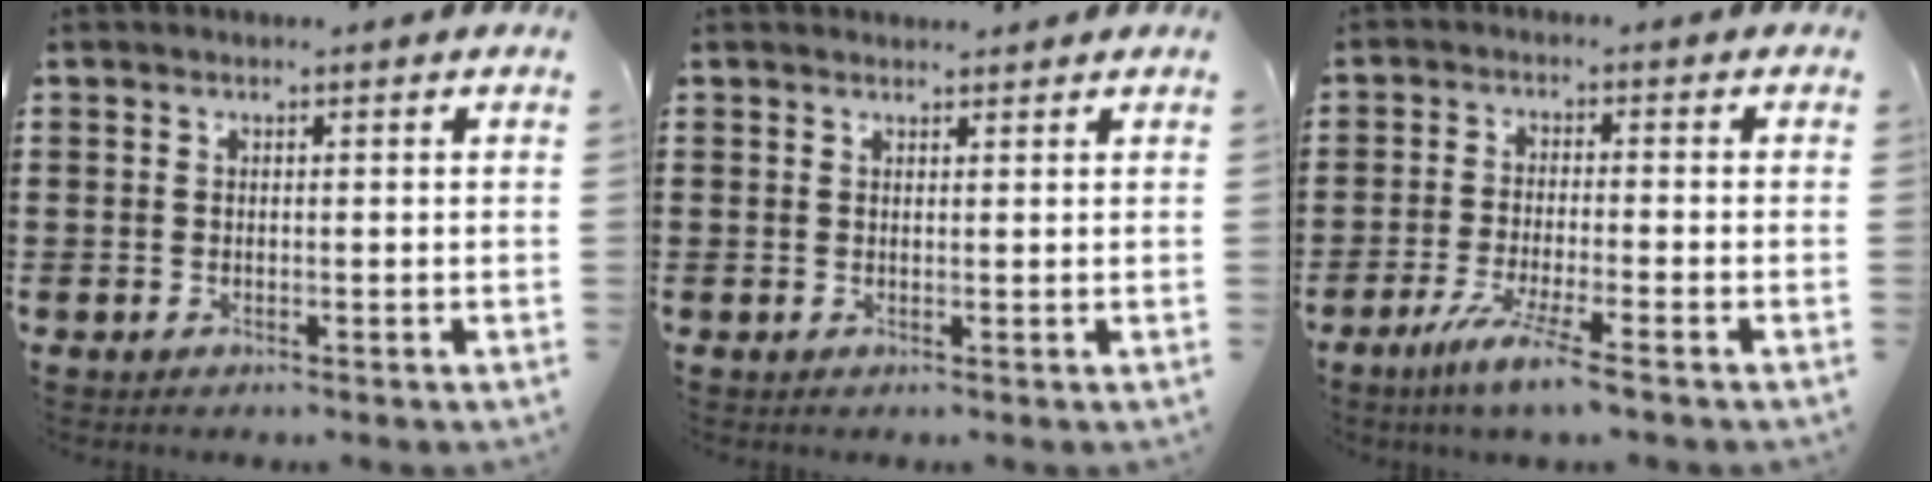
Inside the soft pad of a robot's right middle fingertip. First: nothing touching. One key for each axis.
{"total": 1.2, "fx": 1.2, "fy": 0.0, "fz": -0.1, "tx": 0.000, "ty": -0.002, "tz": 0.023}
{"total": 5.5, "fx": -3.9, "fy": -0.2, "fz": 3.9, "tx": -0.081, "ty": -0.014, "tz": -0.073}